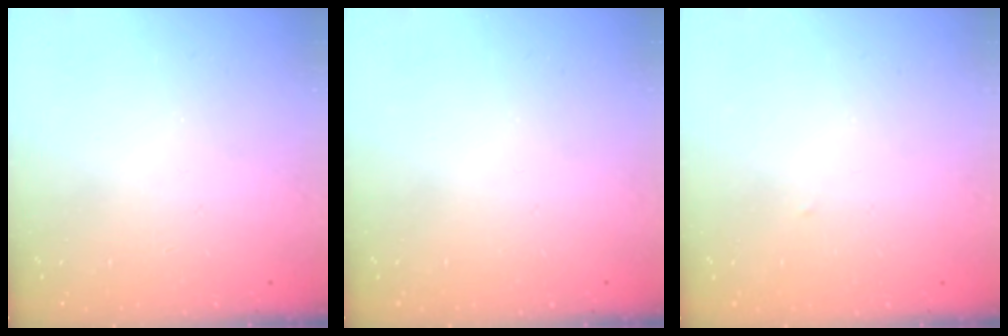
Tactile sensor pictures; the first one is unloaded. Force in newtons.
{"total": 0.0}
{"total": 1.3, "press": 1.3, "slide": 0.0}